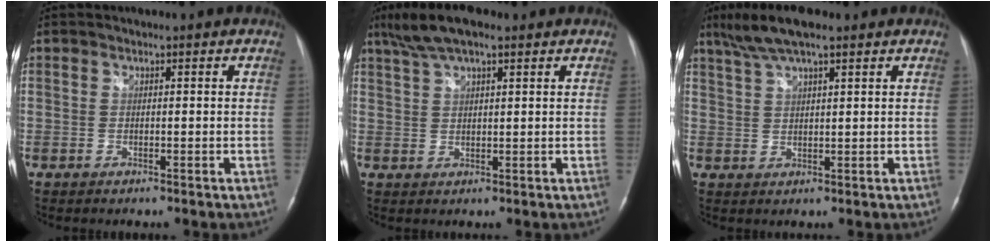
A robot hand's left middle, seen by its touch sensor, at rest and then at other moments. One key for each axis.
{"total": 7.1, "fx": 5.1, "fy": 1.4, "fz": 4.8, "tx": -0.104, "ty": 0.024, "tz": 0.092}
{"total": 7.6, "fx": 5.6, "fy": 1.2, "fz": 5.1, "tx": -0.105, "ty": 0.021, "tz": 0.100}